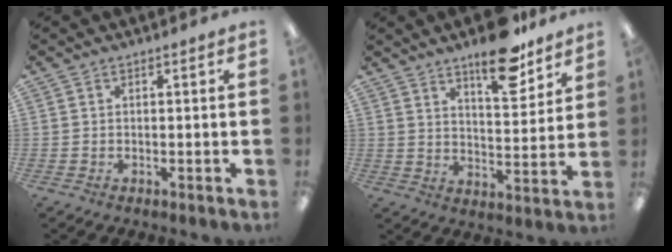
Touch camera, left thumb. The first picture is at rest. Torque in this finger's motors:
{"motor_torque": [0.52, -0.09, 0.65, -0.78, 0.04]}